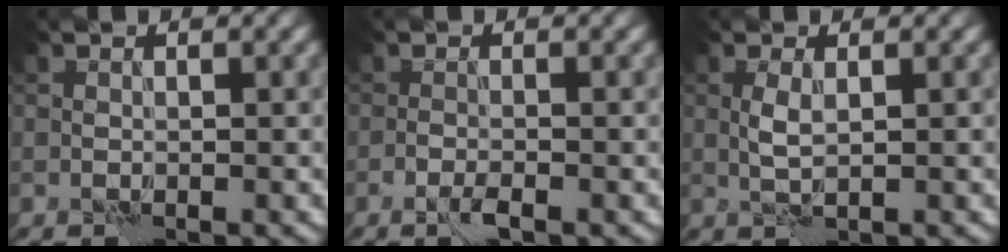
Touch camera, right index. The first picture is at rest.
{"total": 1.2, "force": [-0.8, 0.1, 1.0], "torque": [-0.019, 0.003, -0.017]}
{"total": 1.6, "force": [0.4, 0.4, 1.5], "torque": [-0.037, 0.002, 0.009]}